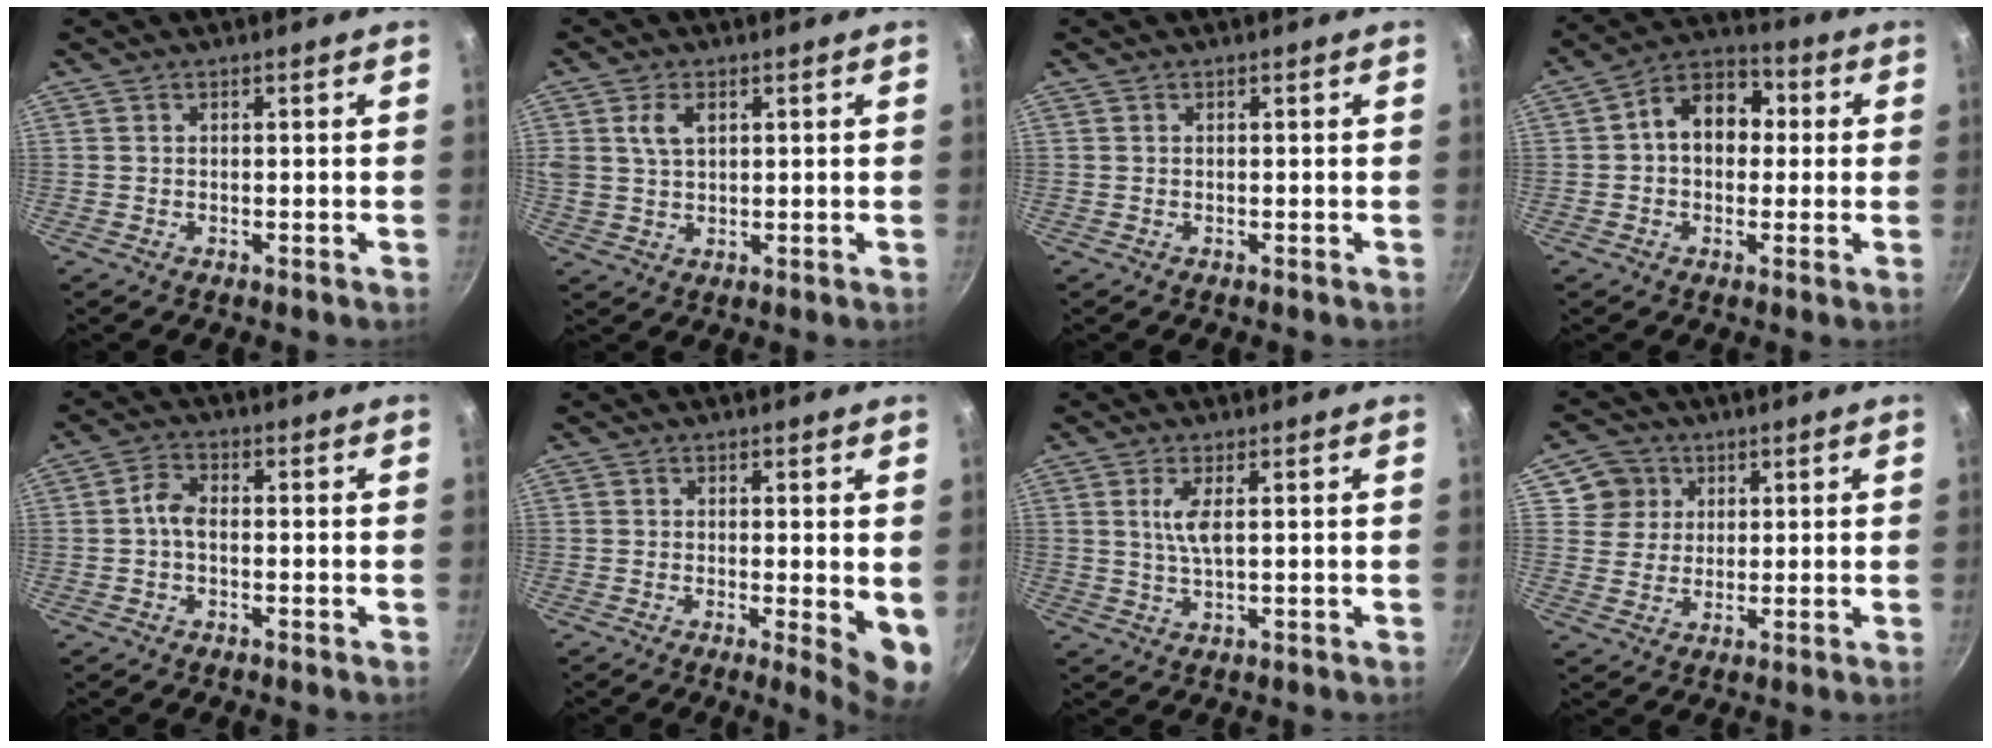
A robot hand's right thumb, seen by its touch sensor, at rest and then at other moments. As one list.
[{"total": 5.1, "force": [1.8, 3.2, 3.5], "torque": [-0.056, -0.002, 0.034]}, {"total": 0.0}, {"total": 10.8, "force": [1.1, 8.1, 7.1], "torque": [-0.062, 0.028, -0.004]}, {"total": 3.3, "force": [-0.8, 1.9, 2.5], "torque": [-0.049, 0.018, -0.021]}, {"total": 6.7, "force": [-0.4, 1.6, 6.5], "torque": [-0.078, -0.017, -0.004]}, {"total": 4.0, "force": [0.9, 0.9, 3.8], "torque": [-0.081, -0.004, 0.021]}, {"total": 6.2, "force": [2.5, 5.7, 0.9], "torque": [0.024, 0.004, 0.038]}]